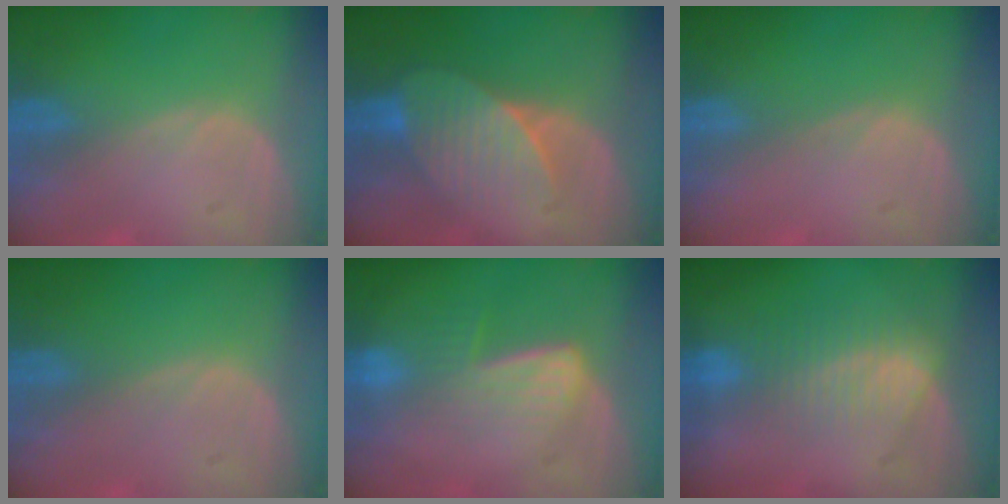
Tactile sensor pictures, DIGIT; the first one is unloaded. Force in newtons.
{"total": 7.4, "press": 6.9, "slide": 2.5}
{"total": 0.0}
{"total": 0.0}
{"total": 7.2, "press": 6.0, "slide": 4.0}
{"total": 7.4, "press": 6.2, "slide": 3.9}